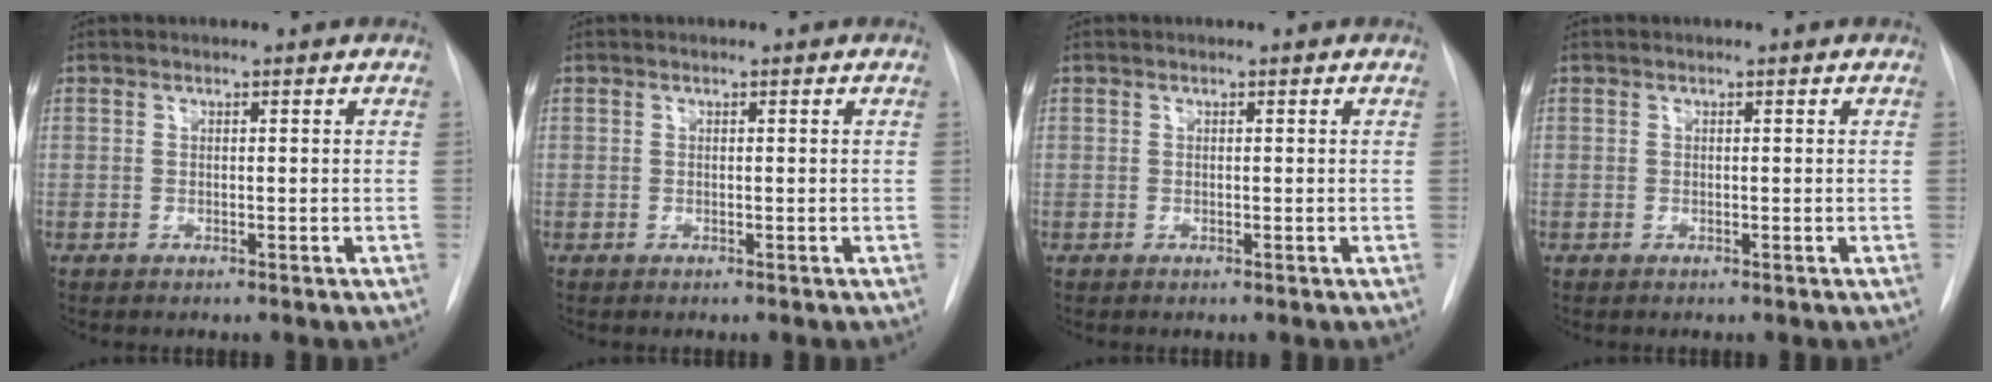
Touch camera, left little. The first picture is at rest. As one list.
[{"total": 0.0}, {"total": 0.0}, {"total": 0.0}]